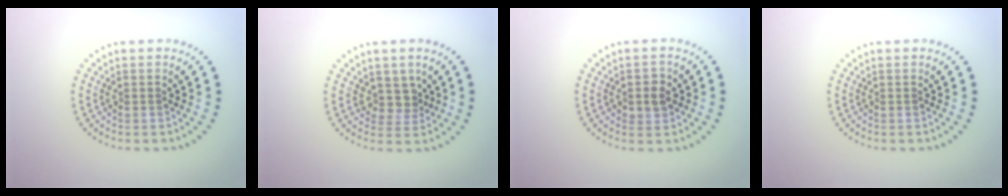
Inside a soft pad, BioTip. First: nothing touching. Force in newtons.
{"total": 2.3, "press": 1.7, "slide": 1.5}
{"total": 2.1, "press": 2.0, "slide": 0.5}
{"total": 0.0}